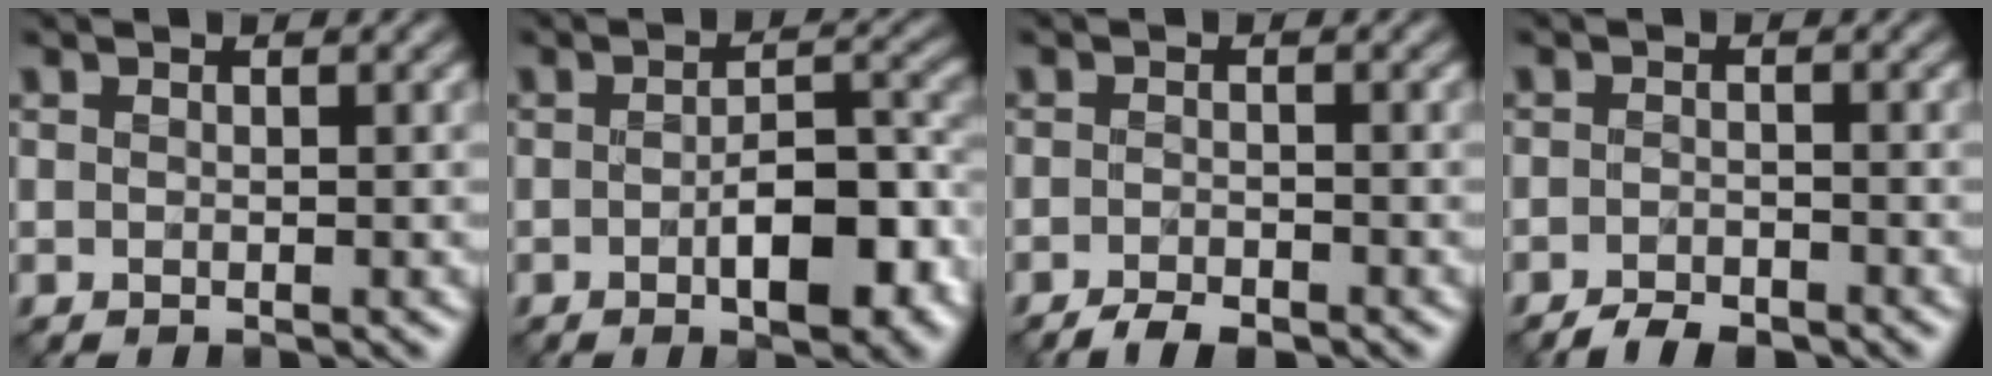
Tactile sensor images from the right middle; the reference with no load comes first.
{"total": 6.5, "force": [-2.2, 2.4, 5.6], "torque": [-0.086, -0.001, -0.030]}
{"total": 2.4, "force": [-2.1, 0.6, 1.1], "torque": [-0.022, -0.001, -0.040]}
{"total": 2.4, "force": [-2.2, 0.6, 0.8], "torque": [-0.015, 0.001, -0.042]}